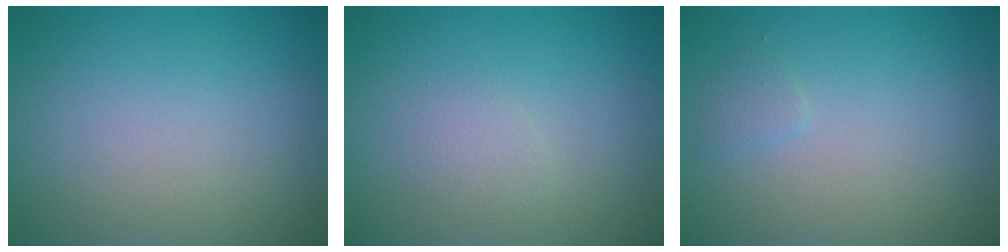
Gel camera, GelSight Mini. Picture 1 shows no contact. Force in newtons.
{"total": 1.1, "press": 1.1, "slide": 0.1}
{"total": 0.7, "press": 0.7, "slide": 0.0}